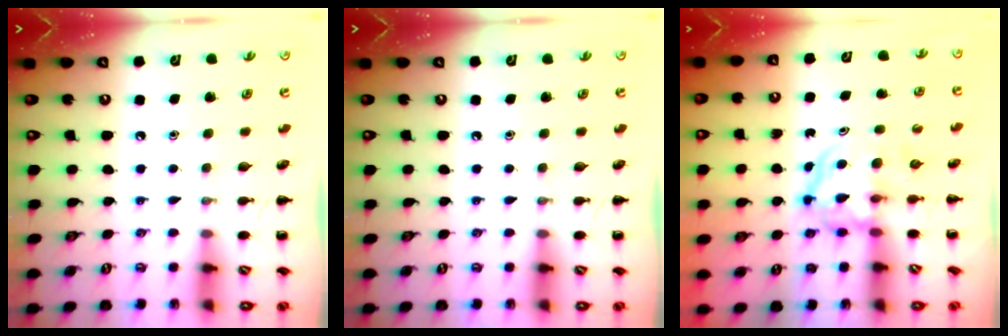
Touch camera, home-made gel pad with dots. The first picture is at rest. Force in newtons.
{"total": 0.0}
{"total": 3.8, "press": 3.7, "slide": 0.4}